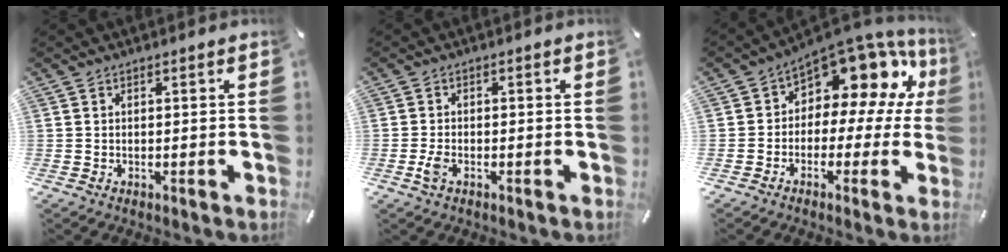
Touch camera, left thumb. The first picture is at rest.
{"total": 2.7, "force": [-1.1, 1.3, 2.0], "torque": [-0.055, -0.004, -0.025]}
{"total": 12.8, "force": [6.2, 7.7, 8.2], "torque": [-0.122, -0.056, 0.103]}